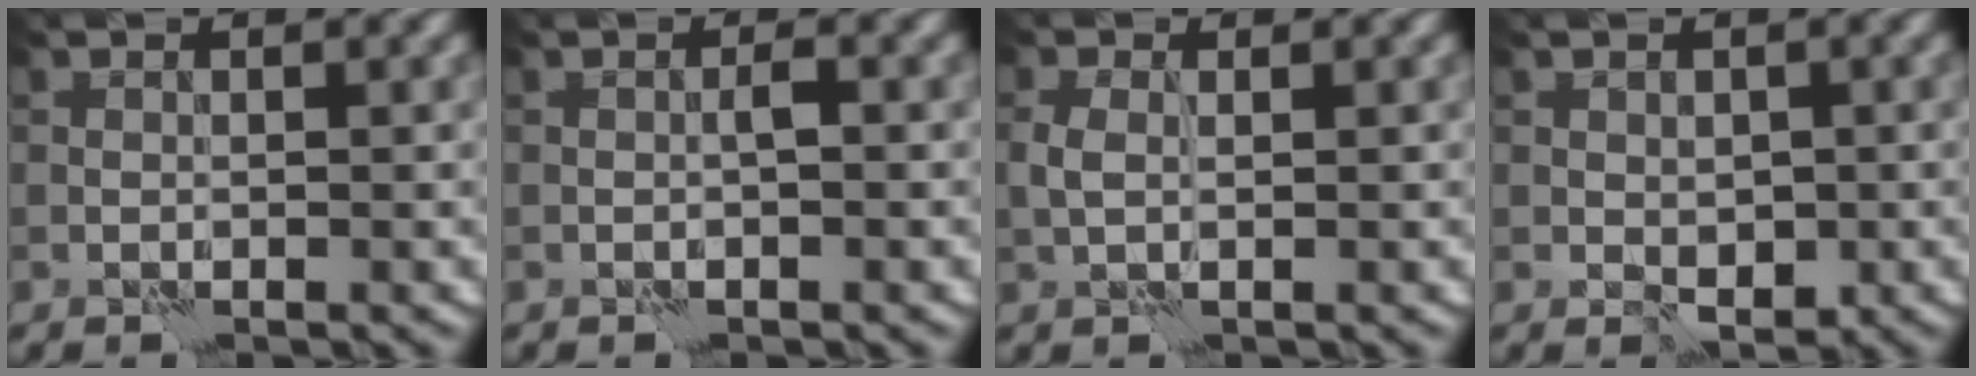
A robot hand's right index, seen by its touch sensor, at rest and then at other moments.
{"total": 0.9, "force": [-0.4, -0.2, 0.7], "torque": [-0.015, 0.005, -0.007]}
{"total": 1.0, "force": [0.1, 0.4, 0.9], "torque": [-0.026, 0.005, 0.000]}
{"total": 2.1, "force": [-0.5, 1.5, 1.4], "torque": [-0.020, -0.006, -0.007]}